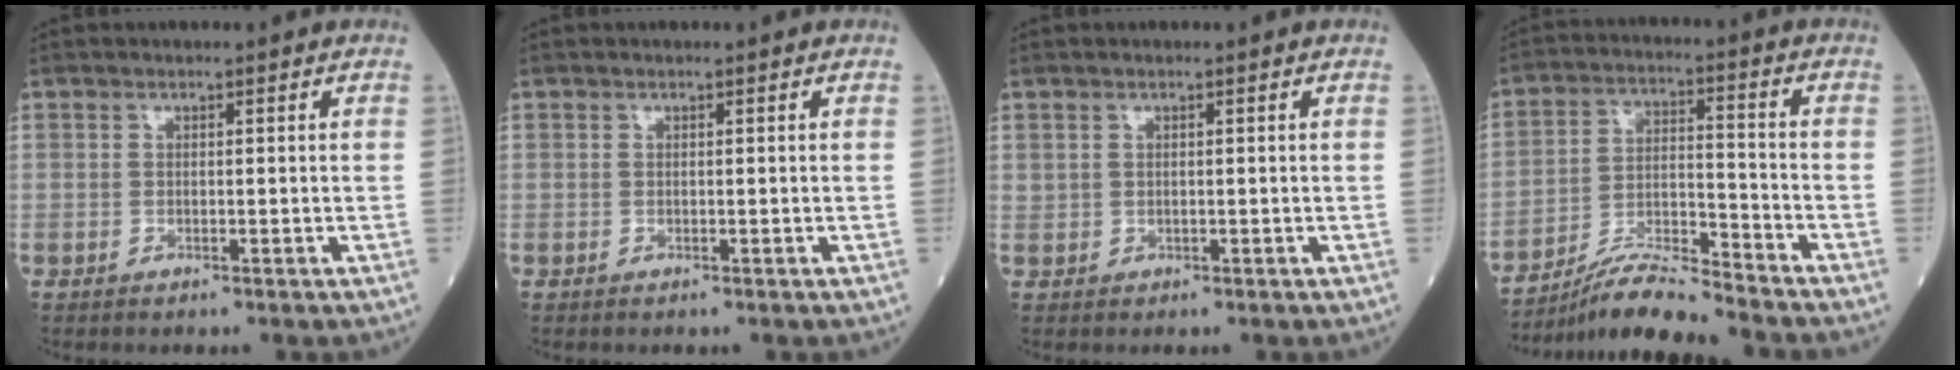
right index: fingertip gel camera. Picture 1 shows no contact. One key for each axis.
{"total": 0.0}
{"total": 0.5, "fx": 0.3, "fy": 0.4, "fz": 0.2, "tx": 0.000, "ty": 0.000, "tz": 0.005}
{"total": 10.0, "fx": -9.4, "fy": -0.8, "fz": 3.3, "tx": -0.062, "ty": 0.001, "tz": -0.172}